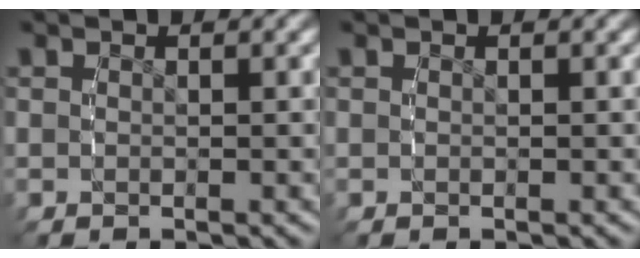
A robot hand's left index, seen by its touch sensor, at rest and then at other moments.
{"total": 0.0}